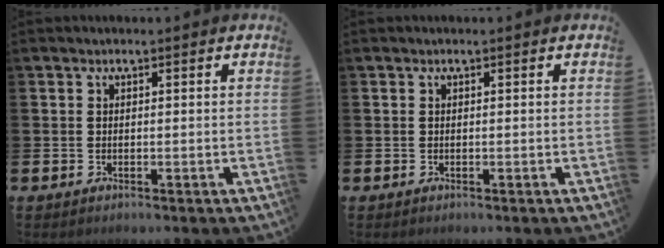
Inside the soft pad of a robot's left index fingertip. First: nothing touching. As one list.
[{"total": 0.0}]